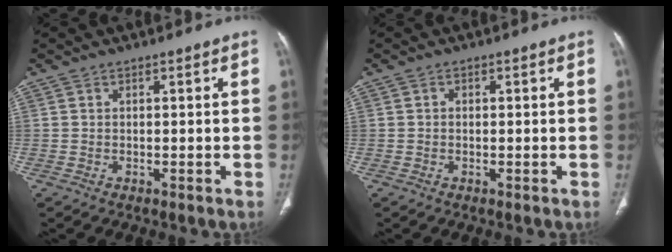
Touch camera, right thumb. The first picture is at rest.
{"total": 0.5, "force": [0.0, 0.4, 0.3], "torque": [-0.003, 0.001, -0.002]}